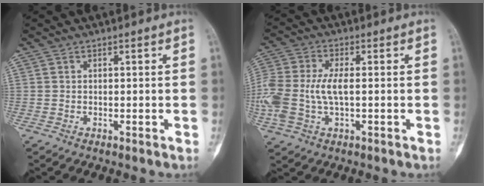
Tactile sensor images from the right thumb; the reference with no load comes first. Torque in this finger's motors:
{"motor_torque": [0.28, 0.32, 0.68, 0.36, 0.33]}